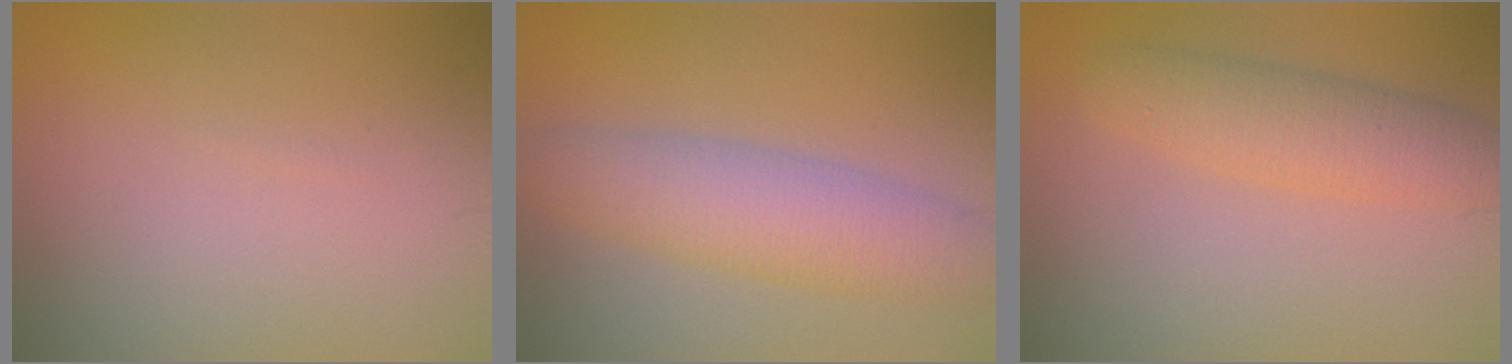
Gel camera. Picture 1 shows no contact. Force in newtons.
{"total": 6.0, "press": 6.0, "slide": 0.1}
{"total": 4.1, "press": 4.1, "slide": 0.2}